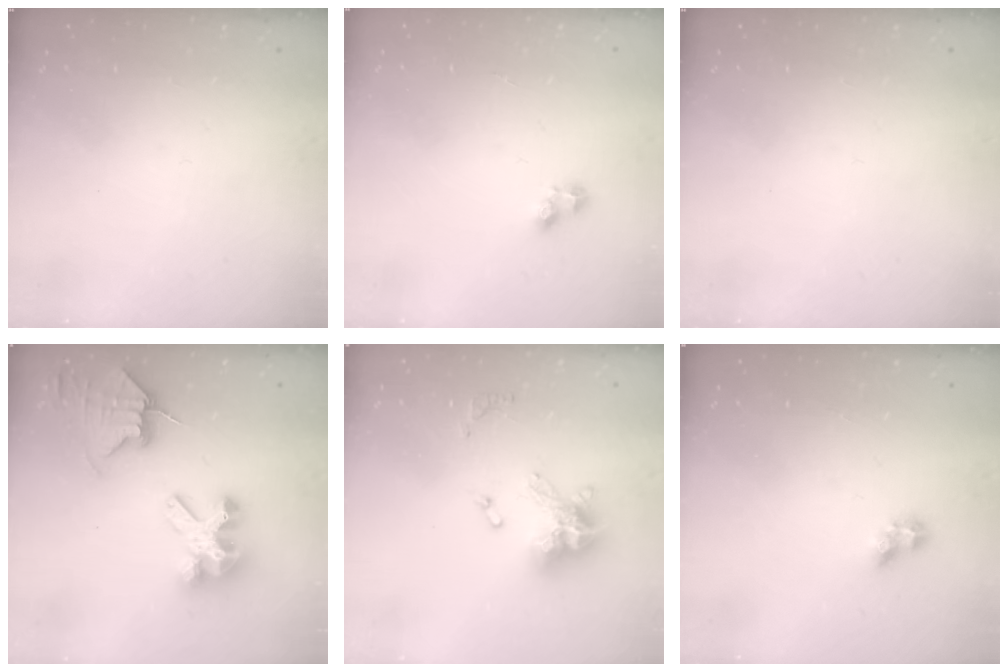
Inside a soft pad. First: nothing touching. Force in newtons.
{"total": 2.6, "press": 2.6, "slide": 0.2}
{"total": 0.0}
{"total": 9.9, "press": 9.9, "slide": 1.1}
{"total": 12.8, "press": 12.7, "slide": 1.4}
{"total": 3.3, "press": 3.3, "slide": 0.2}